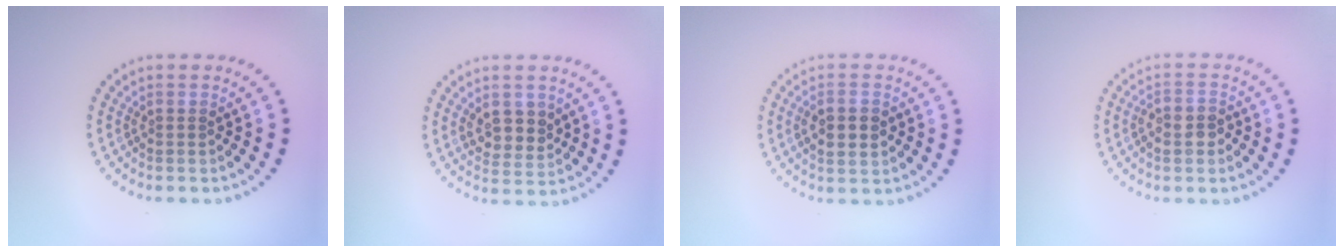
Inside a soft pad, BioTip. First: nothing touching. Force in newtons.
{"total": 3.0, "press": 2.8, "slide": 0.9}
{"total": 2.8, "press": 2.8, "slide": 0.2}
{"total": 2.3, "press": 2.1, "slide": 0.8}